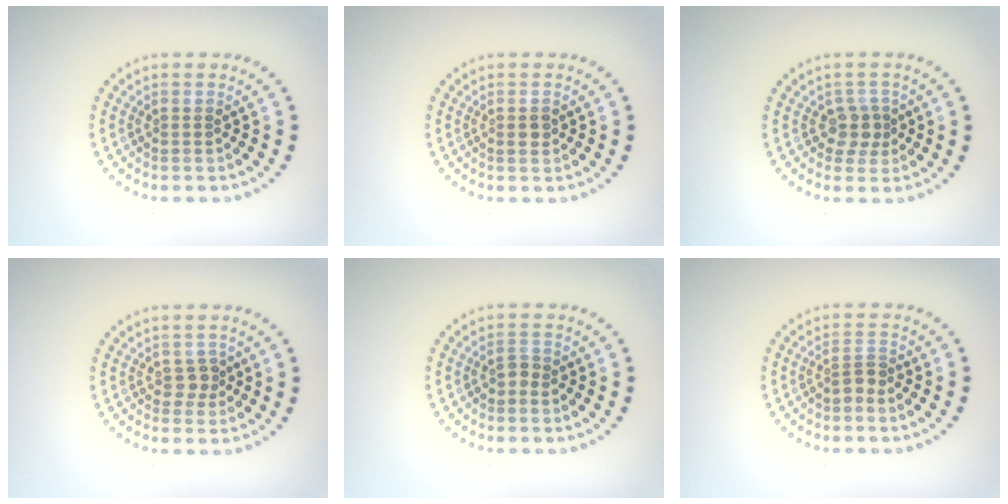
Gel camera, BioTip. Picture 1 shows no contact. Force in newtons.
{"total": 1.0, "press": 1.0, "slide": 0.3}
{"total": 2.0, "press": 1.7, "slide": 1.2}
{"total": 1.2, "press": 1.0, "slide": 0.7}
{"total": 0.8, "press": 0.8, "slide": 0.3}
{"total": 1.7, "press": 1.3, "slide": 1.0}